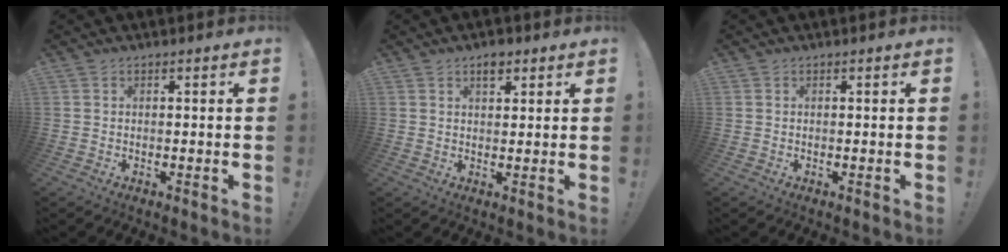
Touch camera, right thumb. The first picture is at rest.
{"total": 3.6, "force": [2.1, 2.0, 2.1], "torque": [-0.024, -0.007, 0.035]}
{"total": 0.0}